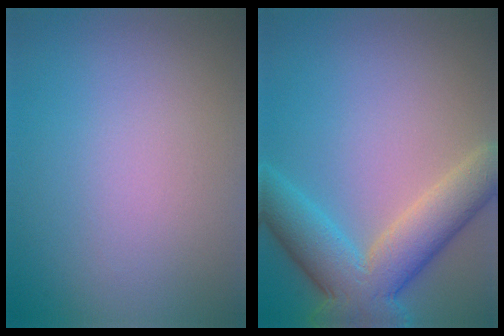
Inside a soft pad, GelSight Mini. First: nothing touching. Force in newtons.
{"total": 7.9, "press": 7.9, "slide": 0.5}